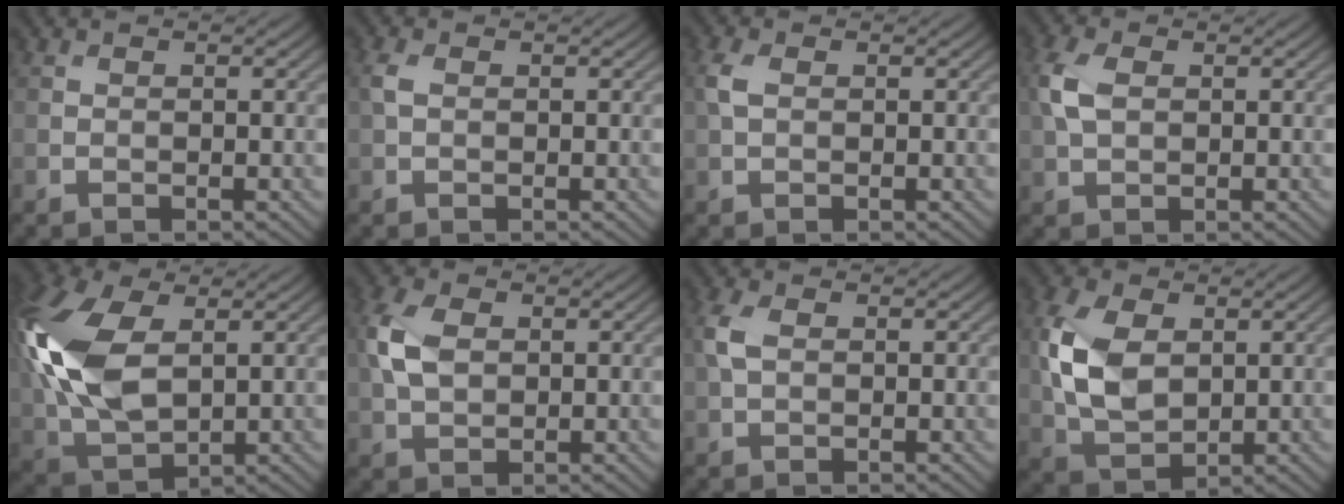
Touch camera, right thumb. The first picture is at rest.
{"total": 1.6, "force": [0.3, 1.0, 1.2], "torque": [-0.035, 0.005, 0.004]}
{"total": 2.2, "force": [0.5, 1.4, 1.7], "torque": [-0.048, 0.005, 0.008]}
{"total": 4.3, "force": [0.8, 2.7, 3.2], "torque": [-0.088, 0.008, 0.014]}
{"total": 15.2, "force": [2.4, 9.0, 12.1], "torque": [-0.325, 0.006, 0.047]}
{"total": 5.6, "force": [1.0, 3.8, 4.1], "torque": [-0.105, 0.010, 0.016]}
{"total": 3.0, "force": [0.6, 1.9, 2.3], "torque": [-0.063, 0.007, 0.009]}
{"total": 9.2, "force": [1.5, 5.9, 7.0], "torque": [-0.178, 0.005, 0.028]}